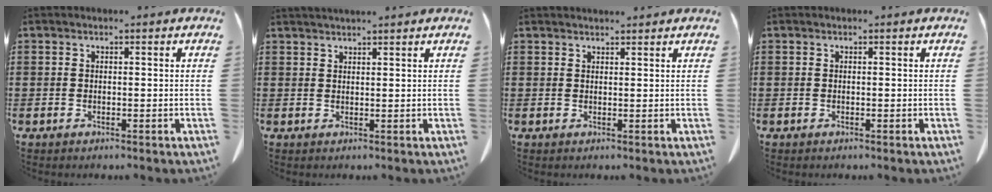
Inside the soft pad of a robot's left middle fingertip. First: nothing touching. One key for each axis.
{"total": 1.5, "fx": 1.5, "fy": 0.0, "fz": 0.3, "tx": -0.008, "ty": 0.000, "tz": 0.029}
{"total": 1.2, "fx": 1.2, "fy": 0.1, "fz": 0.1, "tx": -0.005, "ty": 0.000, "tz": 0.023}
{"total": 0.0}